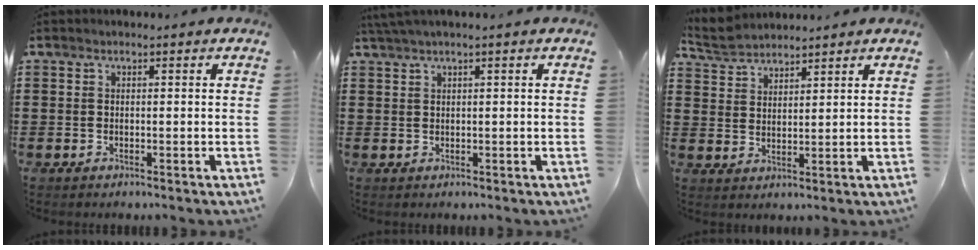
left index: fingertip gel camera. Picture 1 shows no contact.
{"total": 1.4, "force": [0.8, -0.3, 1.1], "torque": [-0.019, -0.002, 0.015]}
{"total": 3.9, "force": [3.7, 0.9, 0.3], "torque": [-0.020, -0.006, 0.070]}